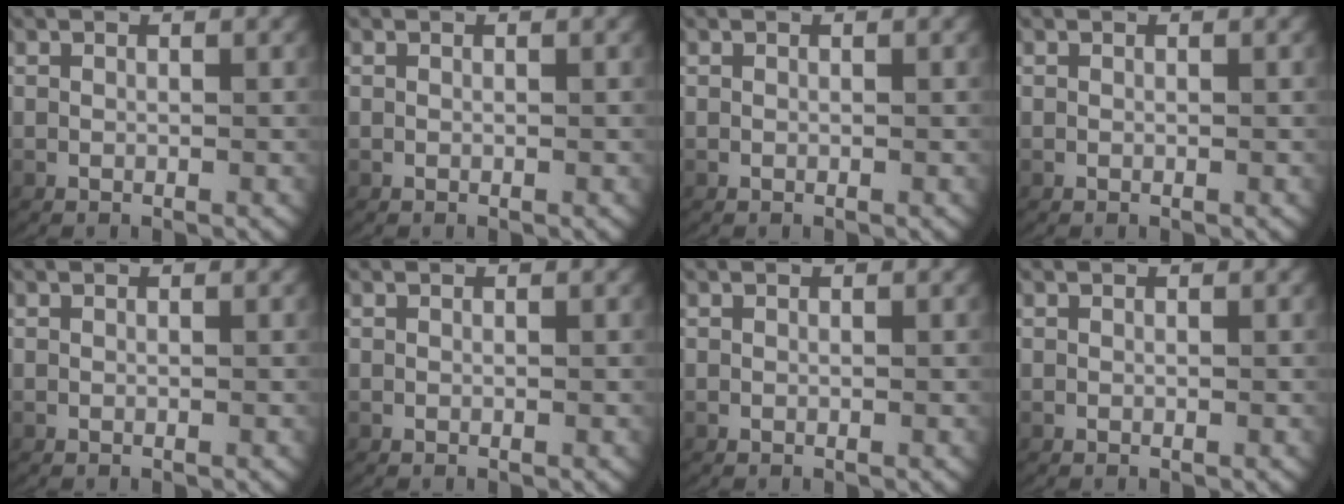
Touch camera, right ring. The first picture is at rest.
{"total": 0.0}
{"total": 0.0}
{"total": 0.0}
{"total": 0.0}
{"total": 0.0}
{"total": 0.0}
{"total": 0.0}